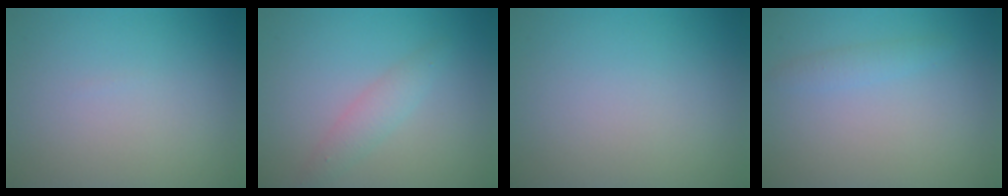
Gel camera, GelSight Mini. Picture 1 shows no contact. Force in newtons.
{"total": 2.0, "press": 2.0, "slide": 0.0}
{"total": 0.0}
{"total": 1.2, "press": 1.2, "slide": 0.1}